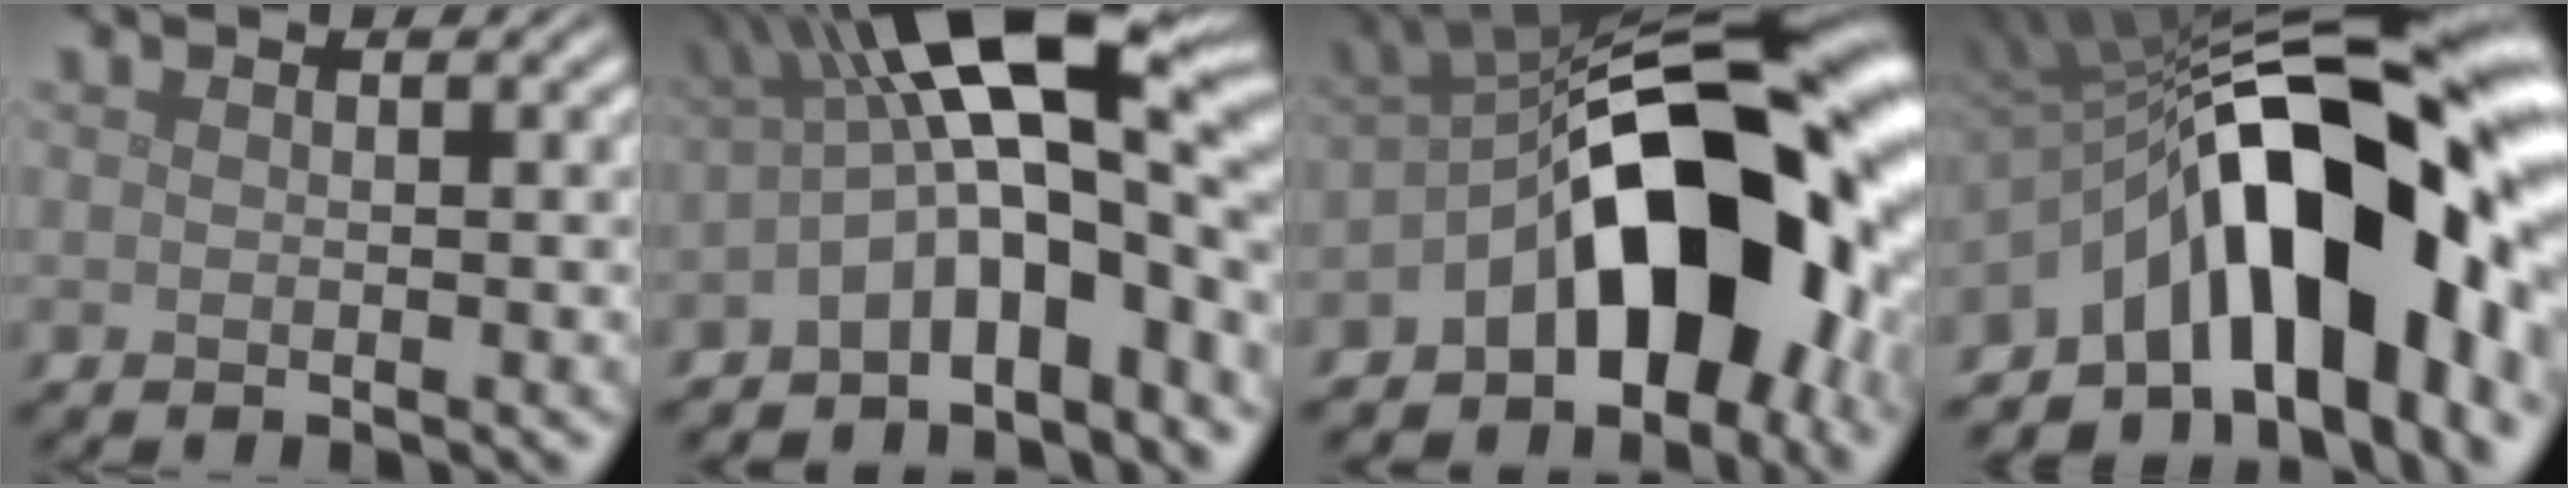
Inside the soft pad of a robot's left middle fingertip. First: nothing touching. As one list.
[{"total": 13.3, "force": [-1.4, 5.1, 12.2], "torque": [-0.162, 0.022, -0.034]}, {"total": 14.7, "force": [-4.0, 7.8, 11.9], "torque": [-0.137, 0.016, -0.080]}, {"total": 18.1, "force": [-4.0, 8.4, 15.5], "torque": [-0.204, 0.043, -0.081]}]